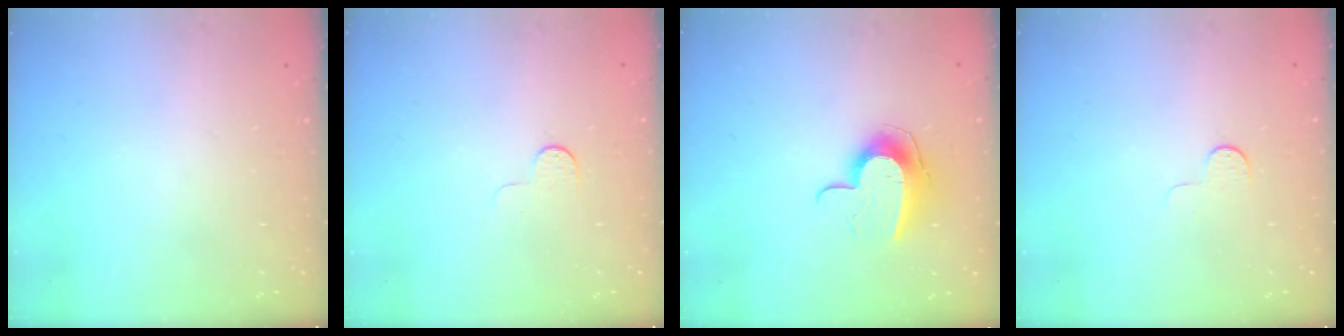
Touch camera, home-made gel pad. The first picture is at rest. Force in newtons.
{"total": 3.8, "press": 3.7, "slide": 0.3}
{"total": 10.0, "press": 10.0, "slide": 0.3}
{"total": 3.8, "press": 3.7, "slide": 0.3}